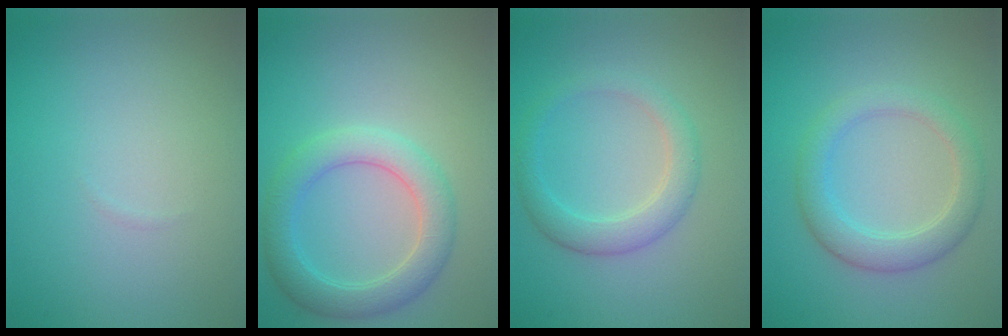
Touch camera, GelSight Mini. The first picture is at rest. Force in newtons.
{"total": 4.3, "press": 4.2, "slide": 0.1}
{"total": 3.0, "press": 3.0, "slide": 0.1}
{"total": 3.5, "press": 3.5, "slide": 0.0}